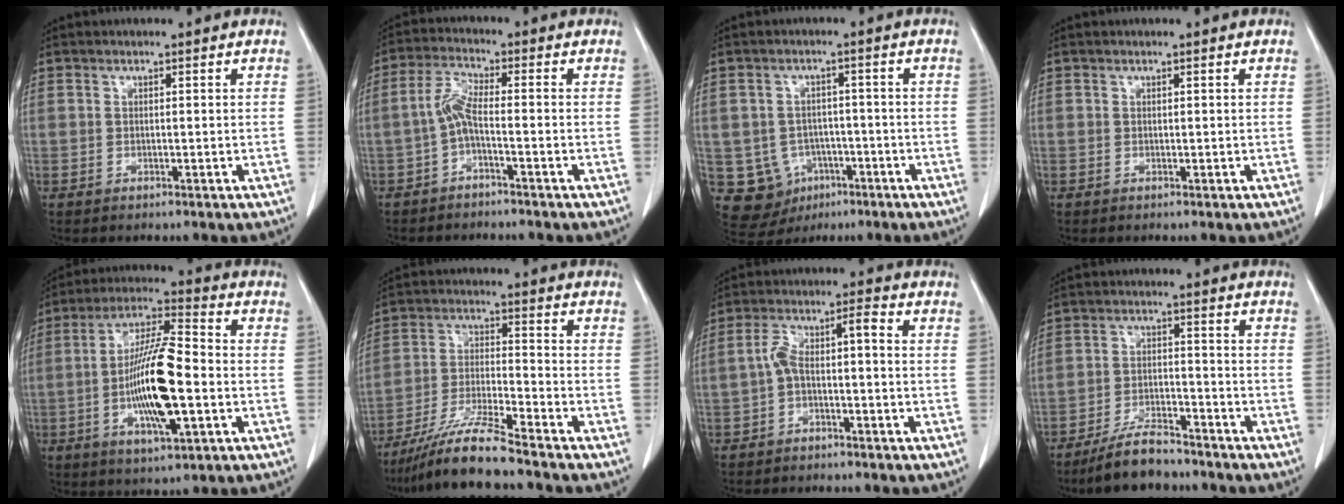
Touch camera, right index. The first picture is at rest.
{"total": 4.4, "force": [-1.6, 0.4, 4.1], "torque": [-0.089, 0.011, -0.032]}
{"total": 8.5, "force": [-2.9, 7.7, 2.0], "torque": [-0.047, 0.013, -0.029]}
{"total": 0.0}
{"total": 12.2, "force": [-2.5, 2.2, 11.8], "torque": [-0.225, 0.000, -0.044]}
{"total": 10.5, "force": [-8.8, -0.5, 5.8], "torque": [-0.113, -0.020, -0.165]}
{"total": 5.7, "force": [-1.1, 1.4, 5.4], "torque": [-0.108, 0.037, -0.021]}
{"total": 7.9, "force": [-6.9, 2.0, 3.2], "torque": [-0.062, -0.010, -0.124]}